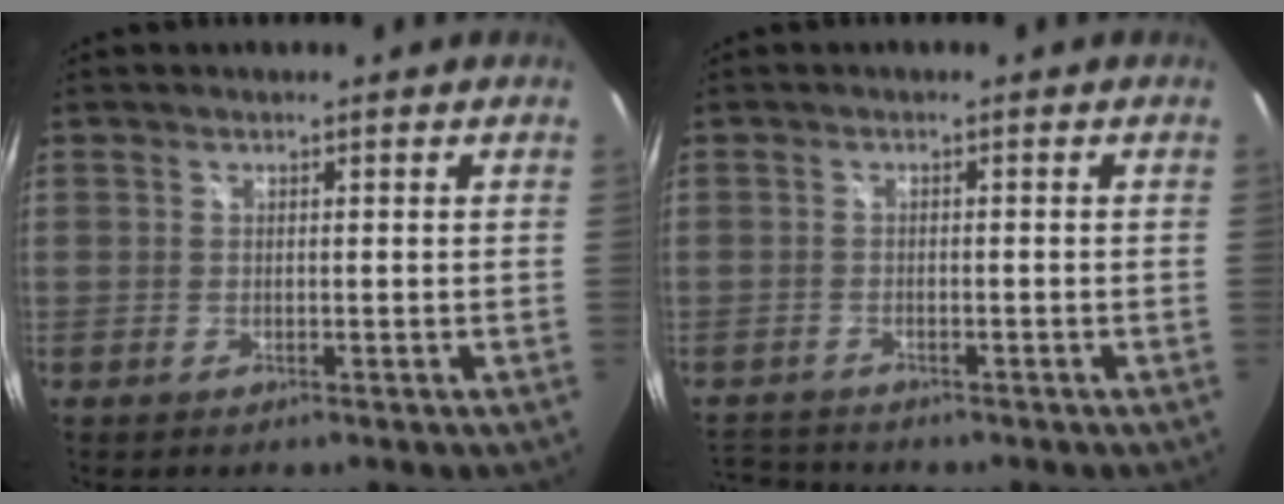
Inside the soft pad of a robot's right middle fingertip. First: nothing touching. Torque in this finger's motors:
{"motor_torque": [-0.36, -0.11, -0.17, -0.04]}